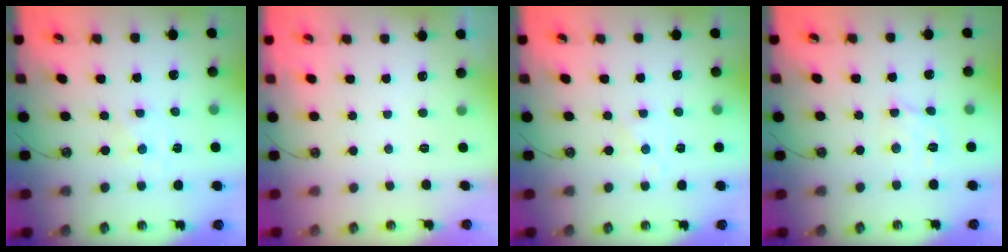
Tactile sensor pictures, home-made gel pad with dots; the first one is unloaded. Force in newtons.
{"total": 0.0}
{"total": 2.2, "press": 2.1, "slide": 0.4}
{"total": 5.2, "press": 5.1, "slide": 0.3}